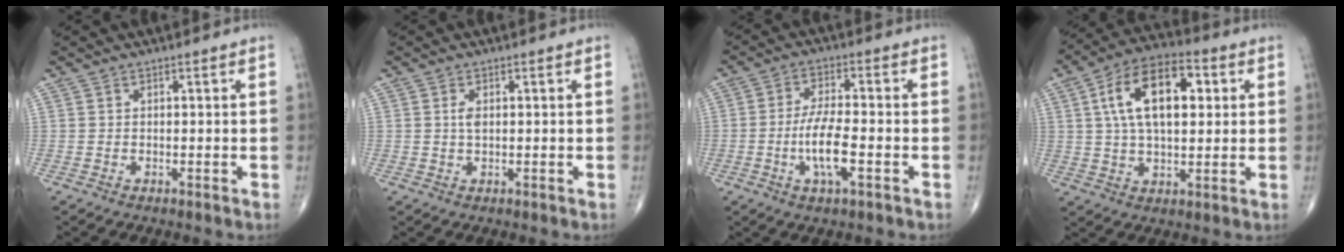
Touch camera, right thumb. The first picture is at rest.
{"total": 1.8, "force": [0.3, 0.9, 1.5], "torque": [-0.028, -0.001, 0.006]}
{"total": 8.1, "force": [-2.4, 2.4, 7.4], "torque": [-0.149, 0.008, -0.046]}
{"total": 15.9, "force": [3.8, 8.2, 13.1], "torque": [-0.214, 0.016, 0.060]}